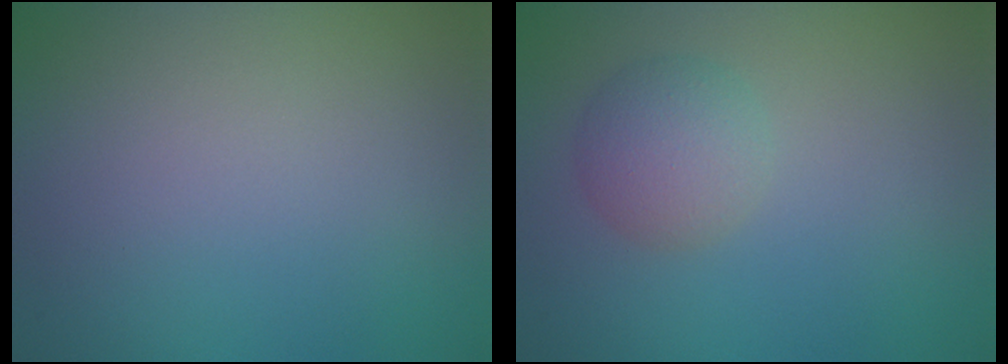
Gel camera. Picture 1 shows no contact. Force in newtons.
{"total": 2.7, "press": 2.7, "slide": 0.1}